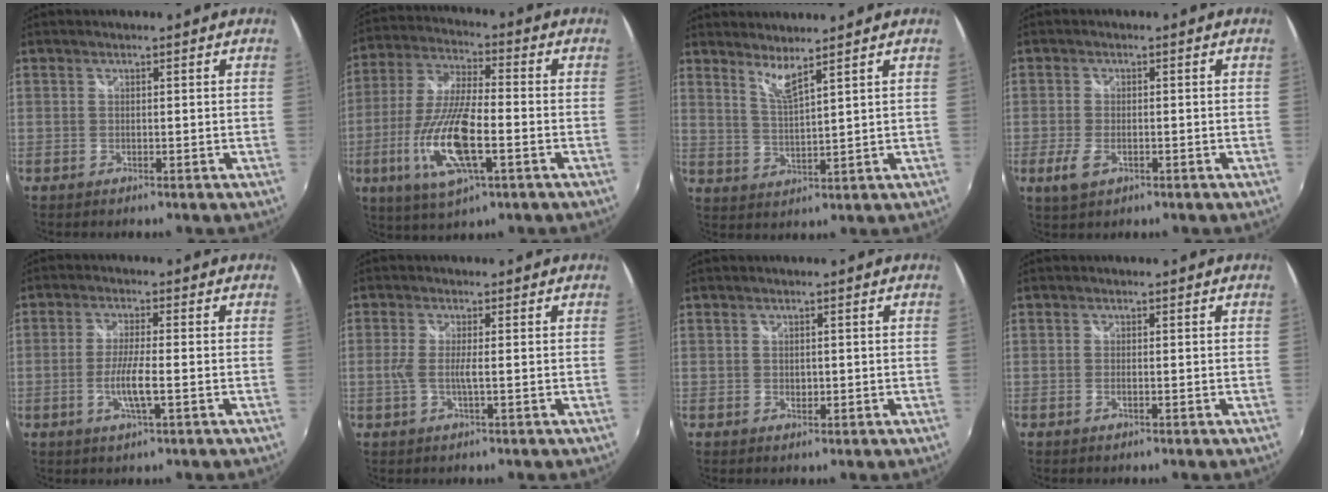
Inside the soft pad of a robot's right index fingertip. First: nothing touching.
{"total": 15.9, "force": [-5.1, 4.6, 14.4], "torque": [-0.305, -0.017, -0.097]}
{"total": 4.2, "force": [3.5, -0.5, 2.2], "torque": [-0.044, -0.009, 0.065]}
{"total": 4.0, "force": [-1.8, 2.0, 3.0], "torque": [-0.071, -0.009, -0.032]}
{"total": 5.3, "force": [-1.5, 0.1, 5.0], "torque": [-0.099, -0.008, -0.030]}
{"total": 3.0, "force": [-0.5, -0.1, 3.0], "torque": [-0.064, -0.003, -0.012]}
{"total": 0.9, "force": [0.1, 0.7, 0.5], "torque": [-0.005, 0.000, 0.002]}
{"total": 0.6, "force": [-0.3, -0.1, 0.5], "torque": [-0.010, 0.000, -0.006]}